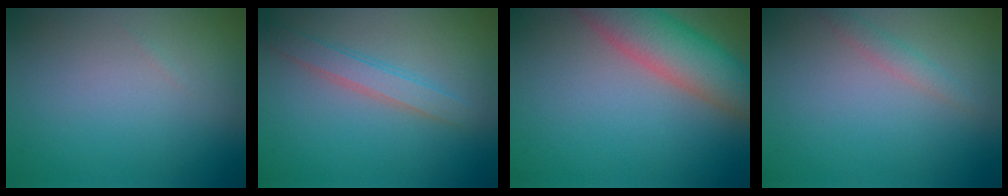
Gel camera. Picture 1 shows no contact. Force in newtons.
{"total": 2.4, "press": 2.4, "slide": 0.0}
{"total": 7.1, "press": 7.0, "slide": 0.7}
{"total": 1.3, "press": 1.3, "slide": 0.1}